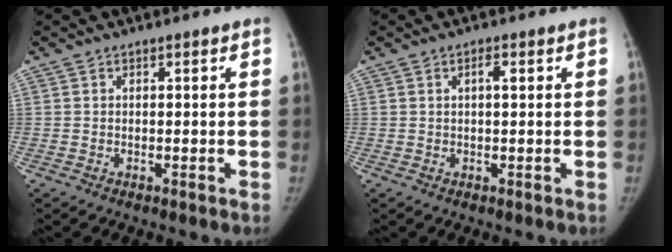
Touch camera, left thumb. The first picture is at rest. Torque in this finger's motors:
{"motor_torque": [-0.39, 0.07, 0.05, 0.37, -0.03]}